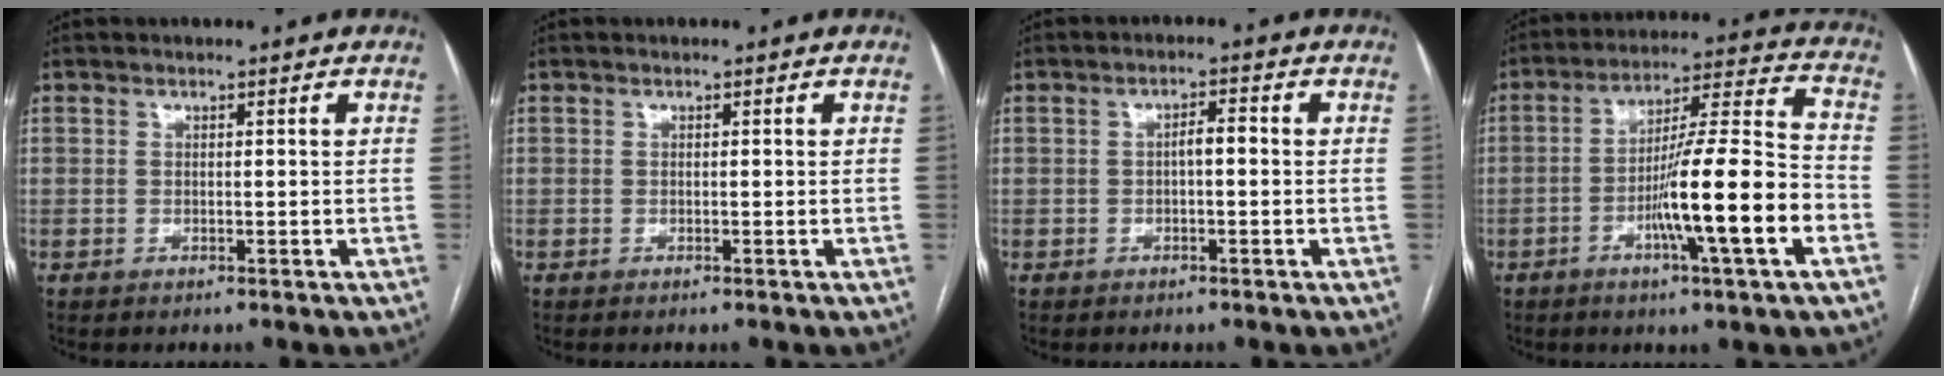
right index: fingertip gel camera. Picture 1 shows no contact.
{"total": 0.0}
{"total": 2.3, "force": [-0.2, 0.7, 2.2], "torque": [-0.034, 0.007, -0.004]}
{"total": 15.7, "force": [-5.2, -0.2, 14.8], "torque": [-0.245, 0.001, -0.086]}